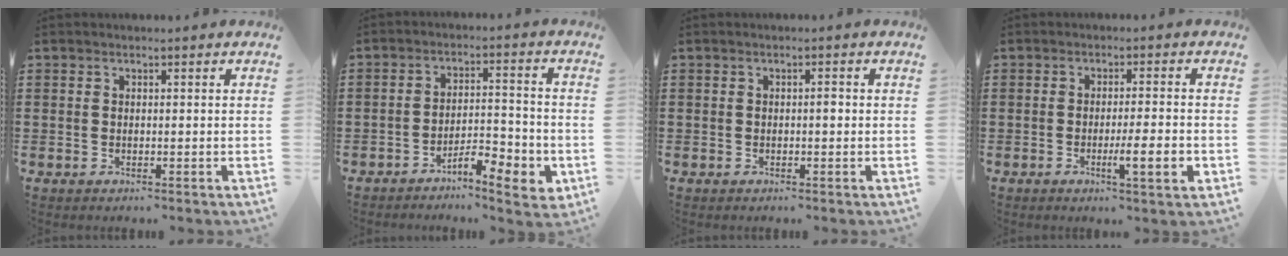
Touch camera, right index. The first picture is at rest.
{"total": 6.3, "force": [-4.5, 1.6, 4.1], "torque": [-0.065, 0.005, -0.080]}
{"total": 1.1, "force": [-0.1, 0.3, 1.0], "torque": [-0.020, 0.000, -0.002]}
{"total": 6.0, "force": [-1.8, 0.6, 5.7], "torque": [-0.091, -0.007, -0.027]}